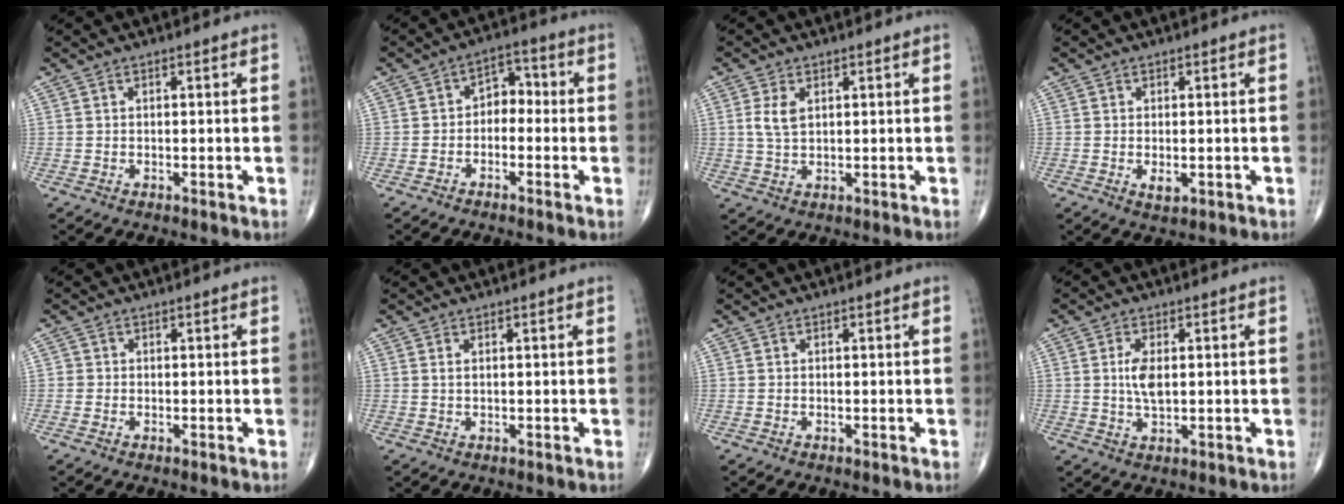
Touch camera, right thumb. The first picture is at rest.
{"total": 4.7, "force": [-1.1, 3.4, 3.1], "torque": [-0.025, 0.030, -0.032]}
{"total": 3.8, "force": [1.1, 2.1, 2.9], "torque": [-0.060, -0.002, 0.026]}
{"total": 2.2, "force": [-0.4, 1.0, 1.9], "torque": [-0.028, -0.004, -0.004]}
{"total": 0.8, "force": [-0.1, 0.8, 0.1], "torque": [0.004, 0.004, -0.005]}
{"total": 0.7, "force": [0.3, 0.3, 0.6], "torque": [-0.016, 0.005, 0.008]}
{"total": 0.0}
{"total": 4.6, "force": [0.6, 2.2, 4.1], "torque": [-0.082, -0.005, 0.013]}